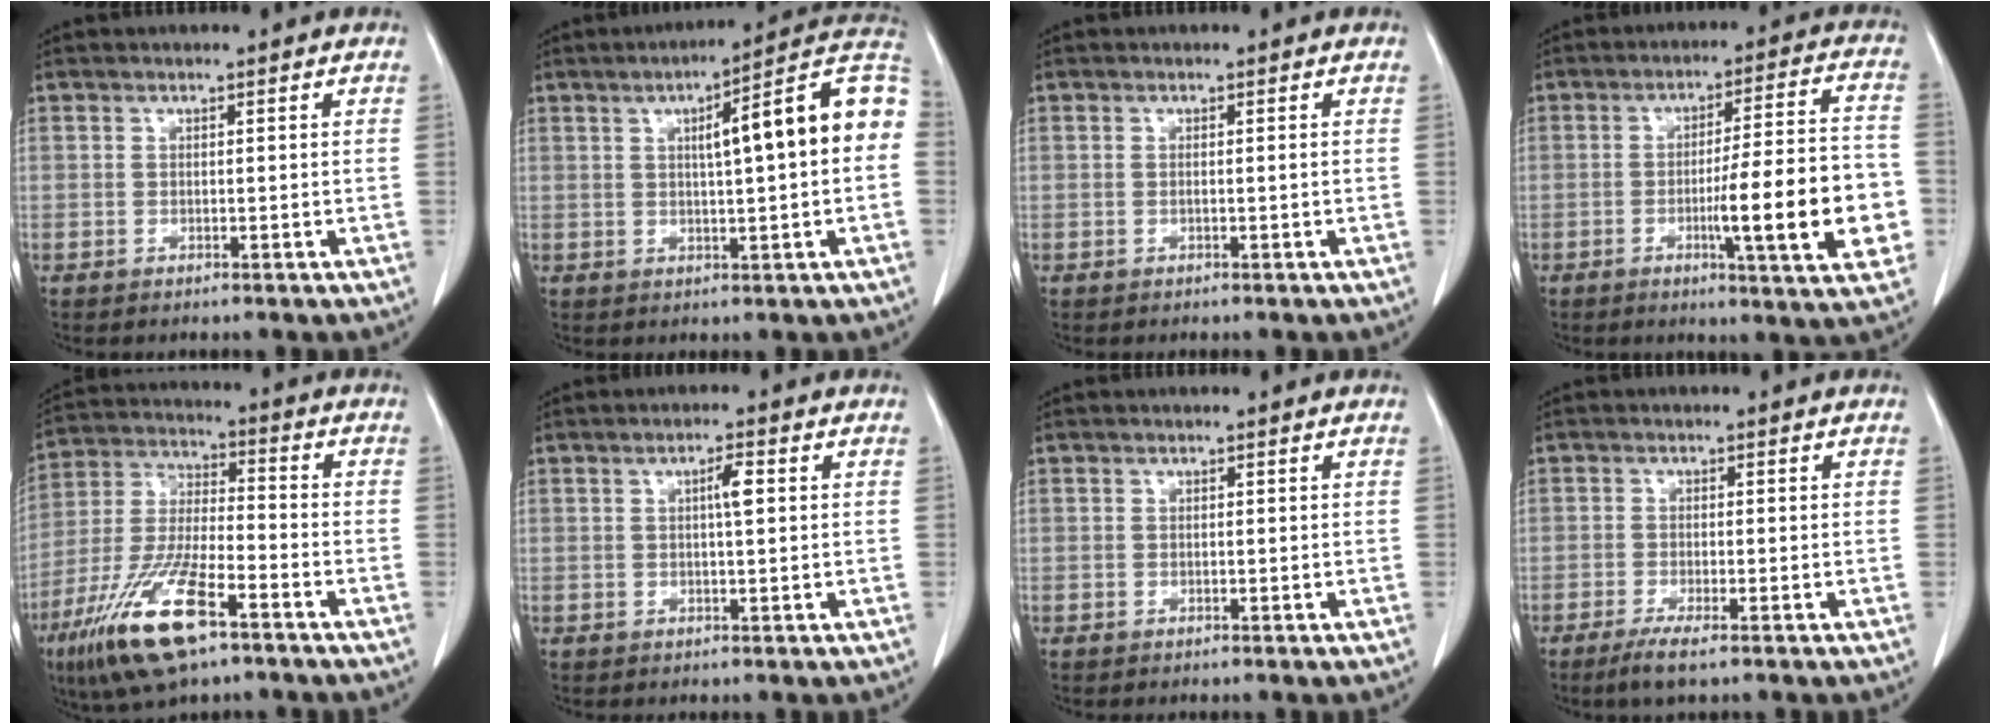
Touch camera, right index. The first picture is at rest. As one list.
[{"total": 14.1, "force": [2.1, 1.5, 13.9], "torque": [-0.185, 0.038, 0.022]}, {"total": 0.6, "force": [-0.2, -0.1, 0.5], "torque": [-0.010, 0.000, -0.001]}, {"total": 15.4, "force": [-3.8, 1.3, 14.9], "torque": [-0.198, 0.006, -0.052]}, {"total": 15.2, "force": [-8.8, 3.9, 11.8], "torque": [-0.243, -0.018, -0.159]}, {"total": 2.6, "force": [0.5, 0.3, 2.5], "torque": [-0.041, 0.003, 0.008]}, {"total": 0.0}, {"total": 3.4, "force": [-2.2, 0.3, 2.6], "torque": [-0.049, -0.009, -0.041]}]